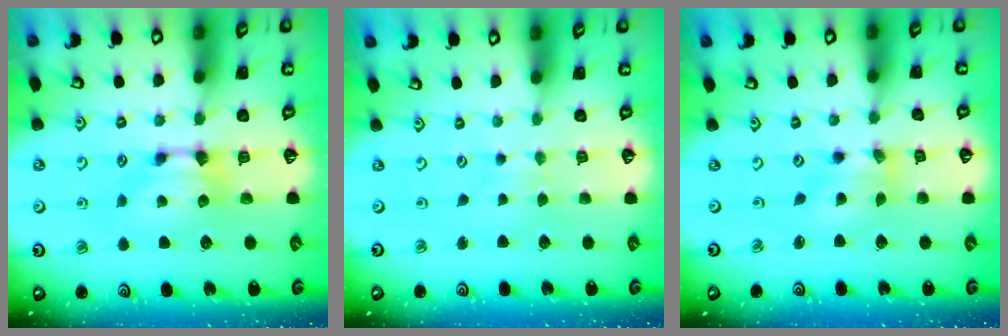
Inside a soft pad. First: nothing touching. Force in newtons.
{"total": 3.7, "press": 3.7, "slide": 0.1}
{"total": 1.6, "press": 0.2, "slide": 1.5}